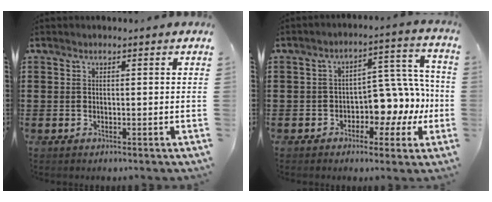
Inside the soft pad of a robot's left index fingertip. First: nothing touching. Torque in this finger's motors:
{"motor_torque": [1.62, 0.53, 0.39, 0.07]}